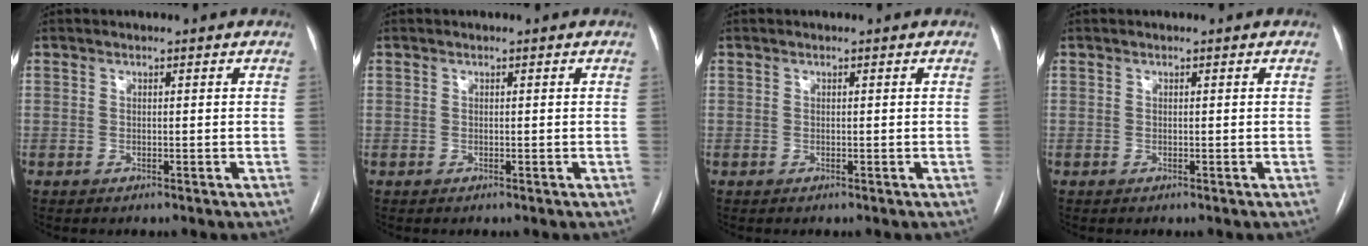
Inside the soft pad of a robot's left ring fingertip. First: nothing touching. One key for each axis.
{"total": 0.0}
{"total": 0.0}
{"total": 0.0}